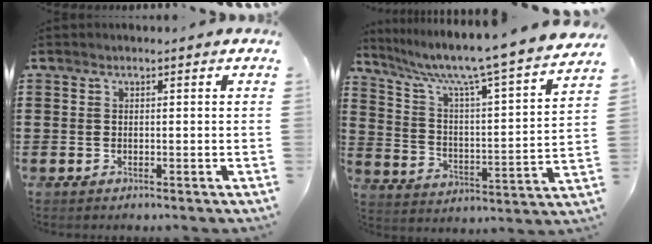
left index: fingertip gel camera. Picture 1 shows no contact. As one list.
[{"total": 8.2, "force": [6.8, -0.4, 4.4], "torque": [-0.114, -0.057, 0.104]}]